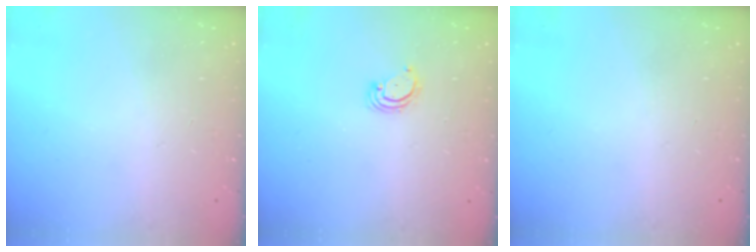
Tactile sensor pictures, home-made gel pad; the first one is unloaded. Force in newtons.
{"total": 2.8, "press": 2.8, "slide": 0.2}
{"total": 0.0}